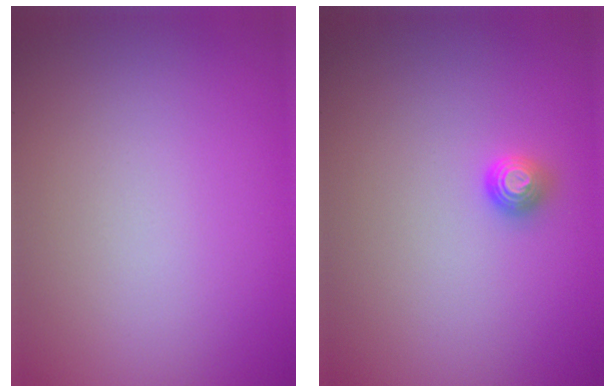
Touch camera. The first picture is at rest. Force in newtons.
{"total": 1.1, "press": 1.0, "slide": 0.5}